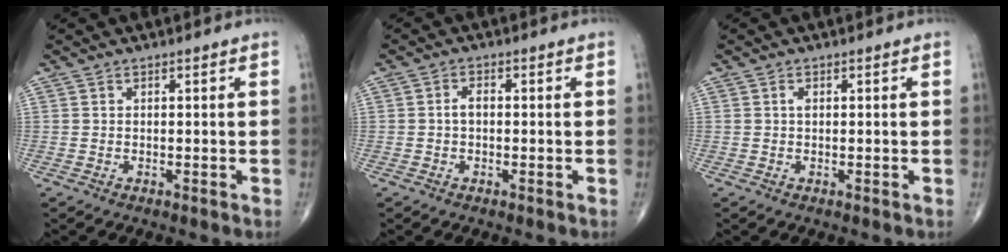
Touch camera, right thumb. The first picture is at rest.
{"total": 1.9, "force": [-0.2, 1.2, 1.5], "torque": [-0.022, 0.008, -0.007]}
{"total": 0.9, "force": [0.2, 0.5, 0.7], "torque": [-0.012, 0.001, 0.002]}